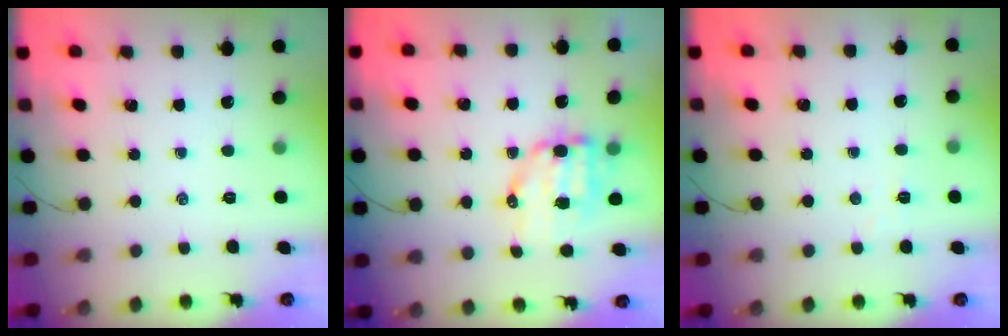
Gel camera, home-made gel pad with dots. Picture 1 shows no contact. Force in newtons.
{"total": 9.1, "press": 8.9, "slide": 1.9}
{"total": 2.6, "press": 2.4, "slide": 0.8}